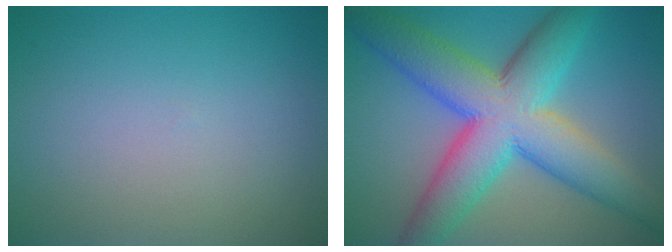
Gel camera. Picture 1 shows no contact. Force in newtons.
{"total": 11.6, "press": 11.6, "slide": 0.2}